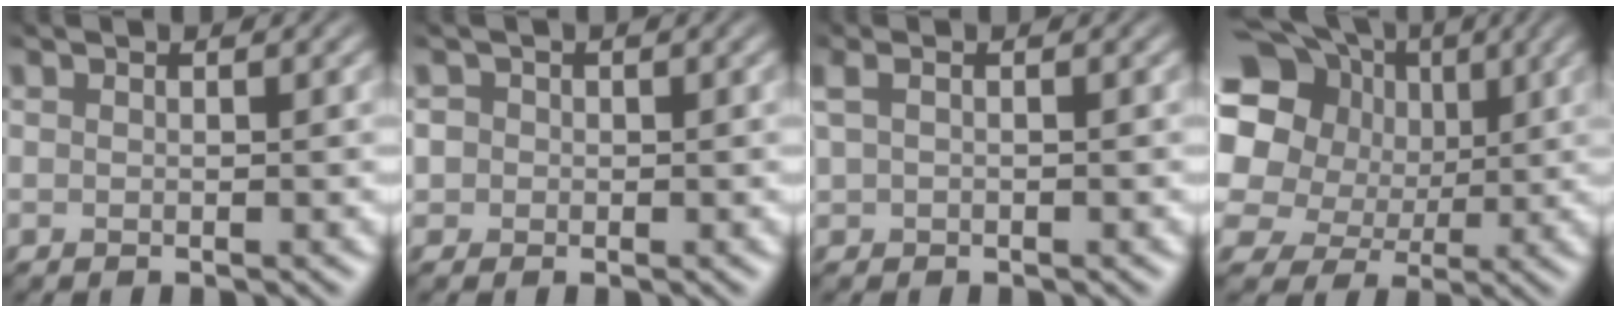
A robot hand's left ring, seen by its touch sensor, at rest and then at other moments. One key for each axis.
{"total": 1.1, "fx": 0.0, "fy": 1.1, "fz": 0.0, "tx": -0.011, "ty": 0.002, "tz": 0.009}
{"total": 1.1, "fx": 0.4, "fy": 0.4, "fz": 1.0, "tx": -0.024, "ty": 0.003, "tz": 0.014}
{"total": 16.2, "fx": 5.4, "fy": 13.3, "fz": 7.6, "tx": -0.203, "ty": 0.038, "tz": 0.088}